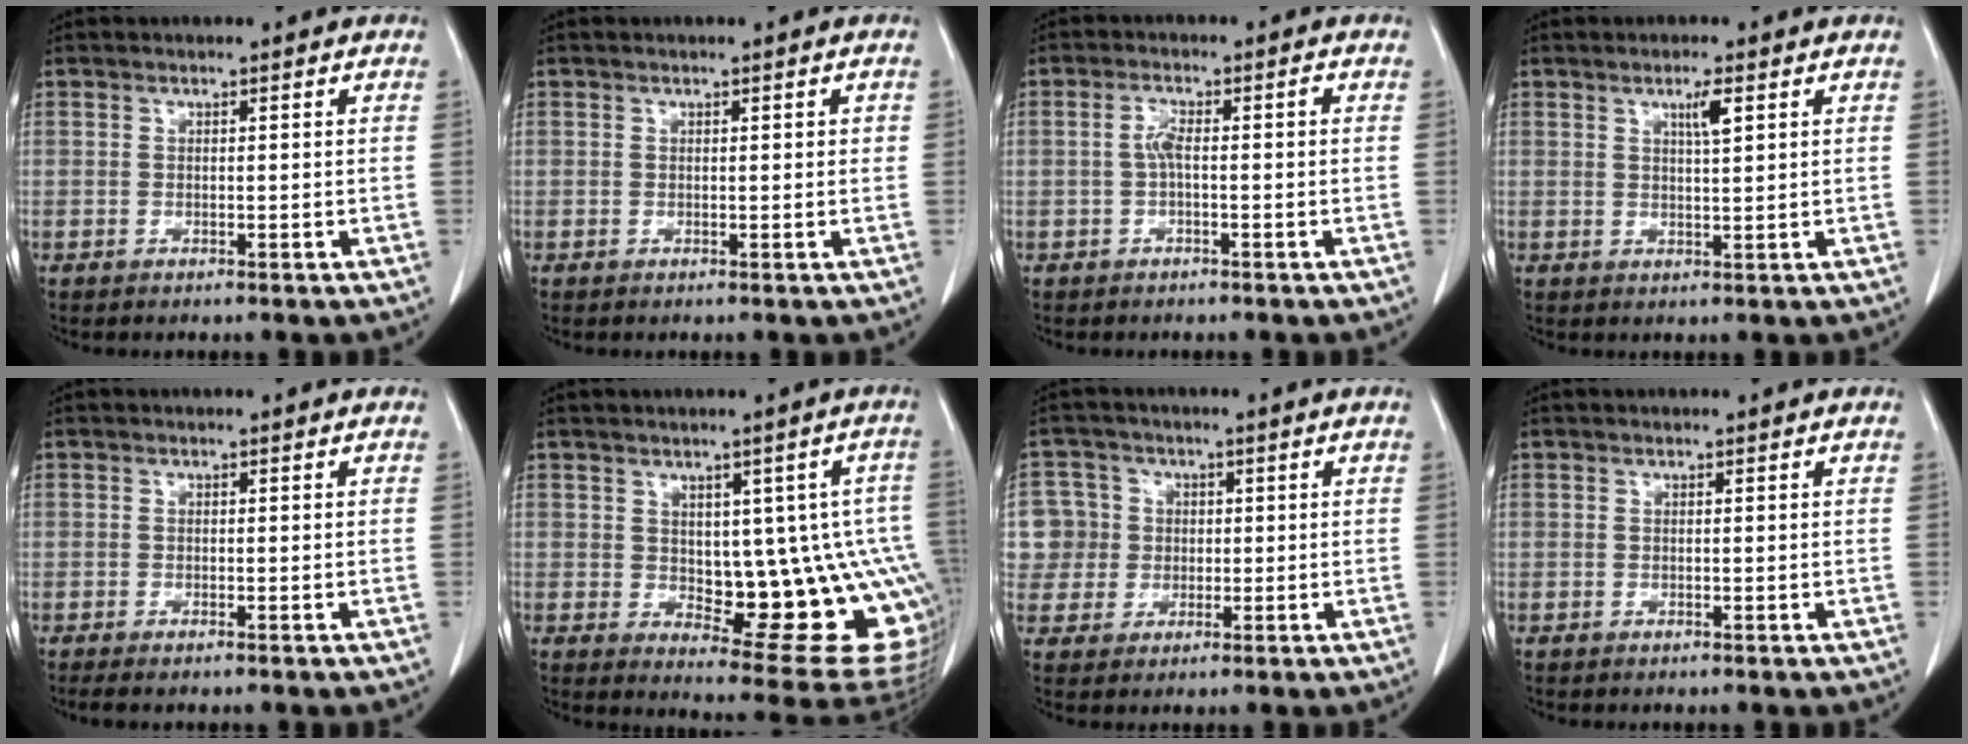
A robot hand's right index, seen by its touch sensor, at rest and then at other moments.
{"total": 0.8, "force": [0.2, 0.2, 0.8], "torque": [-0.011, 0.001, 0.004]}
{"total": 3.0, "force": [-0.2, 0.7, 2.9], "torque": [-0.057, 0.012, -0.001]}
{"total": 2.8, "force": [1.3, 0.1, 2.5], "torque": [-0.044, -0.003, 0.023]}
{"total": 1.9, "force": [-1.6, 0.1, 1.1], "torque": [-0.016, -0.005, -0.022]}
{"total": 16.8, "force": [-1.5, 6.7, 15.4], "torque": [-0.124, 0.017, 0.008]}
{"total": 7.3, "force": [0.8, 7.2, 0.4], "torque": [-0.013, 0.028, 0.025]}
{"total": 0.0}